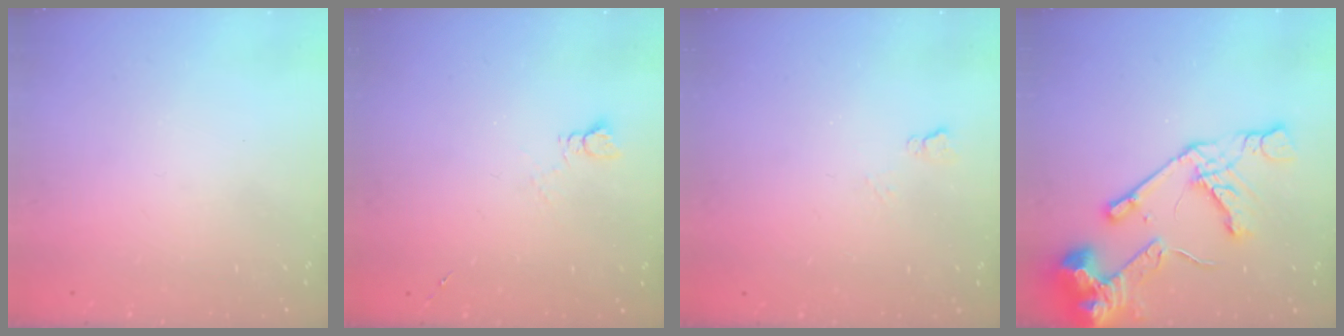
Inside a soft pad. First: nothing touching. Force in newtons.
{"total": 3.8, "press": 3.7, "slide": 0.5}
{"total": 4.2, "press": 4.1, "slide": 0.7}
{"total": 18.5, "press": 18.4, "slide": 2.3}